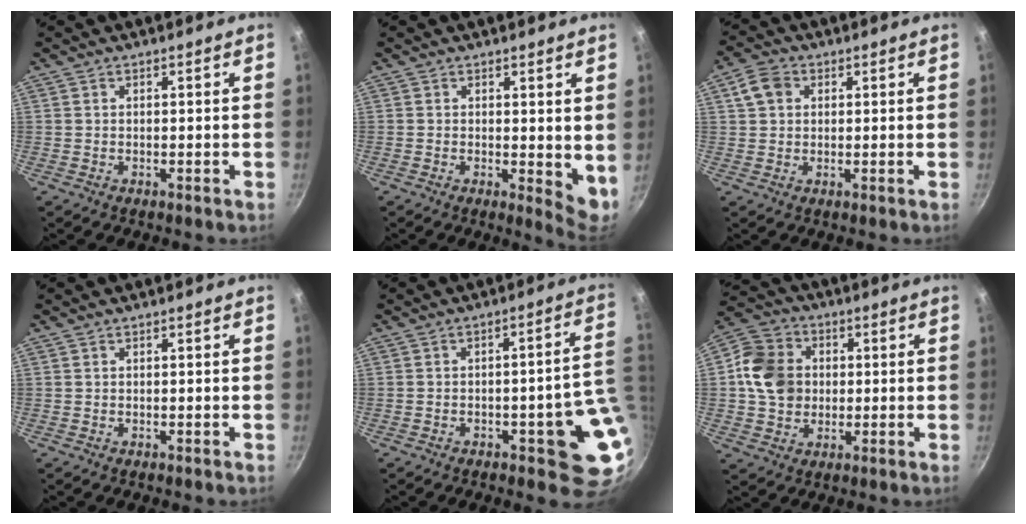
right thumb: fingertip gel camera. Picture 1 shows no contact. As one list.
[{"total": 5.0, "force": [1.1, 2.0, 4.4], "torque": [-0.056, -0.013, 0.015]}, {"total": 5.2, "force": [1.6, 4.1, 2.7], "torque": [-0.037, 0.007, 0.022]}, {"total": 0.0}, {"total": 12.3, "force": [-2.1, 4.2, 11.4], "torque": [-0.089, 0.018, -0.024]}, {"total": 11.7, "force": [0.9, 9.9, 6.1], "torque": [-0.088, 0.011, 0.004]}]